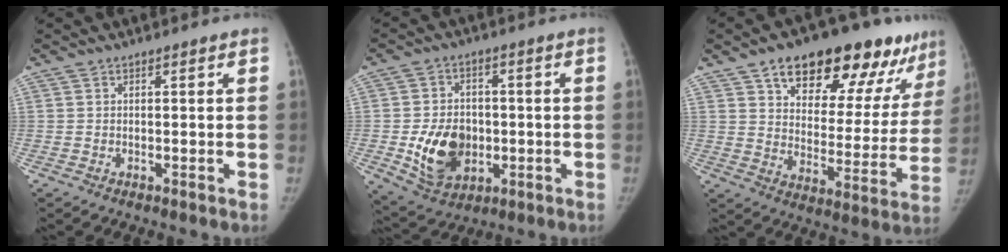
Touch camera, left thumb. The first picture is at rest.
{"total": 12.2, "force": [-2.1, 9.1, 7.9], "torque": [-0.098, -0.002, -0.024]}
{"total": 23.6, "force": [15.3, 10.8, 14.4], "torque": [-0.148, -0.041, 0.221]}